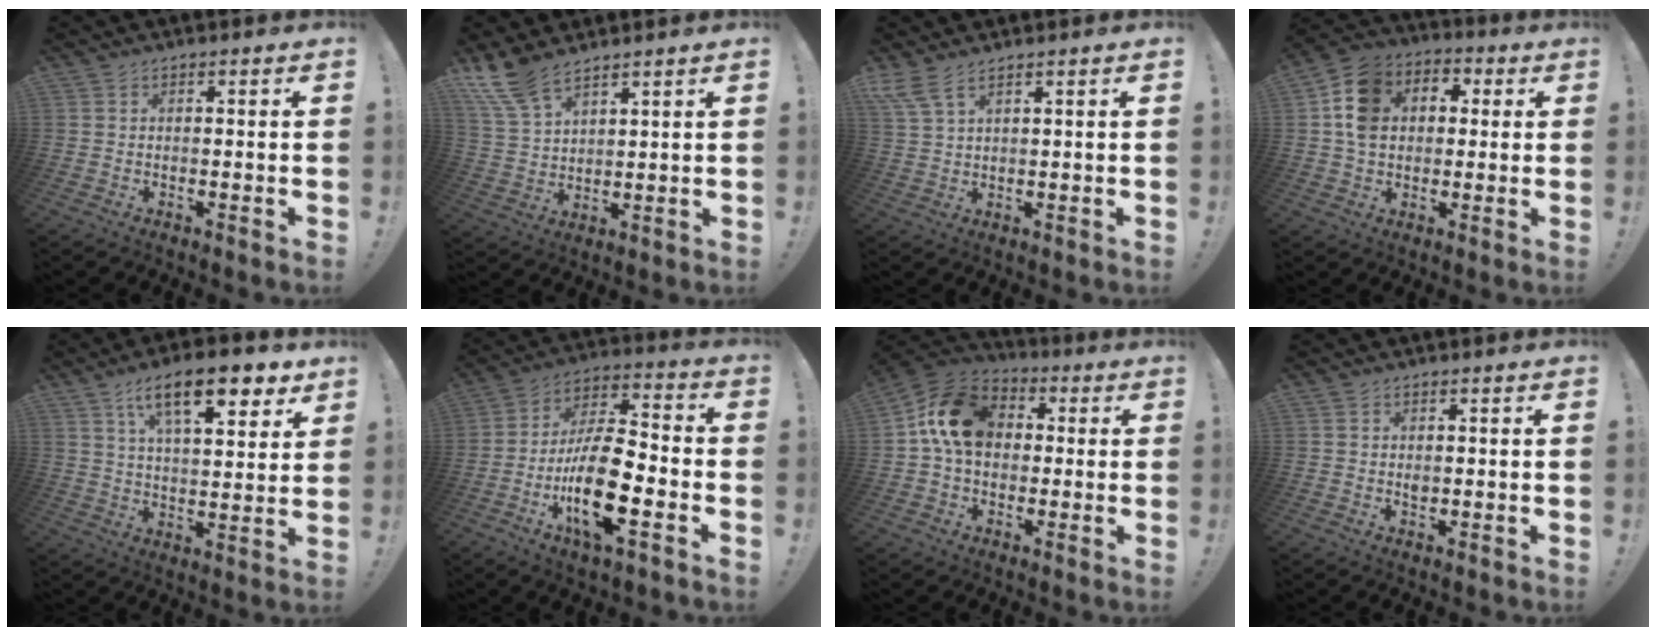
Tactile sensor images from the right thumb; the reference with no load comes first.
{"total": 9.1, "force": [7.3, 3.4, 4.4], "torque": [-0.089, -0.037, 0.142]}
{"total": 5.0, "force": [3.7, 1.1, 3.2], "torque": [-0.071, -0.014, 0.072]}
{"total": 12.1, "force": [1.1, 9.9, 6.9], "torque": [-0.115, 0.014, 0.026]}
{"total": 16.3, "force": [8.8, 5.8, 12.4], "torque": [-0.199, -0.031, 0.143]}
{"total": 19.1, "force": [-6.7, 7.2, 16.4], "torque": [-0.312, 0.028, -0.111]}
{"total": 15.6, "force": [2.7, 11.7, 10.0], "torque": [-0.153, 0.018, 0.058]}
{"total": 0.9, "force": [0.3, 0.7, 0.6], "torque": [-0.004, -0.002, 0.003]}